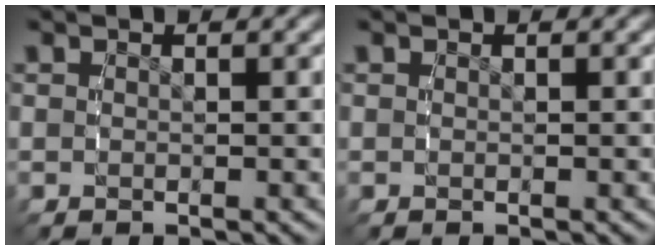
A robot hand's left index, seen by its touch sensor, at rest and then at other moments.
{"total": 0.0}